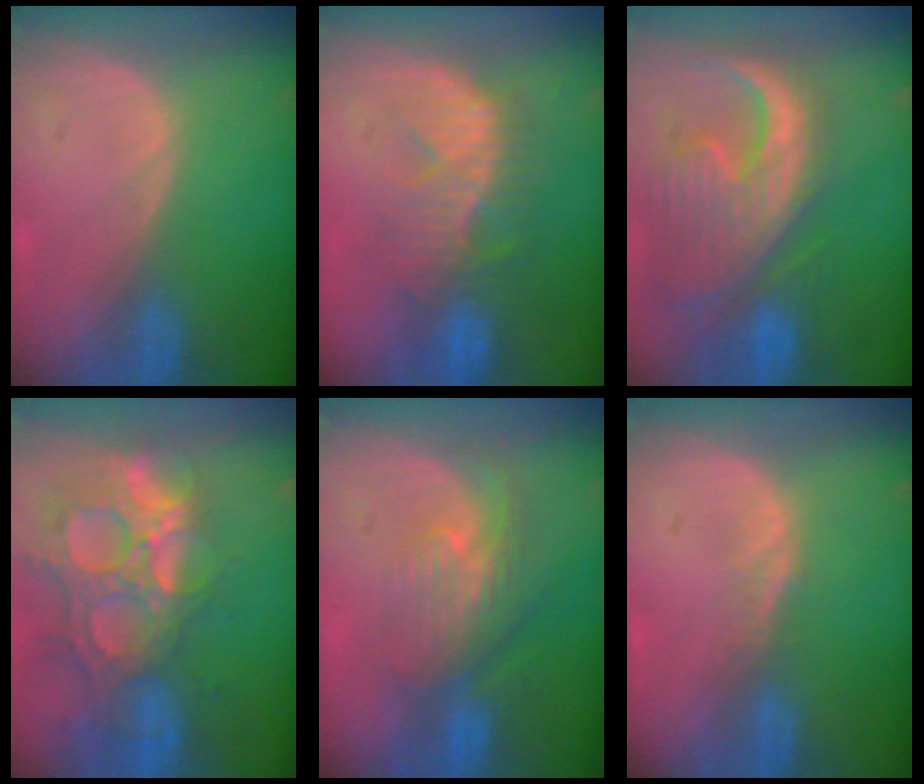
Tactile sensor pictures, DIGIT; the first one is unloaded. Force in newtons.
{"total": 9.8, "press": 9.0, "slide": 3.9}
{"total": 13.4, "press": 11.5, "slide": 6.9}
{"total": 14.7, "press": 12.2, "slide": 8.1}
{"total": 8.0, "press": 7.1, "slide": 3.7}
{"total": 1.1, "press": 1.1, "slide": 0.1}